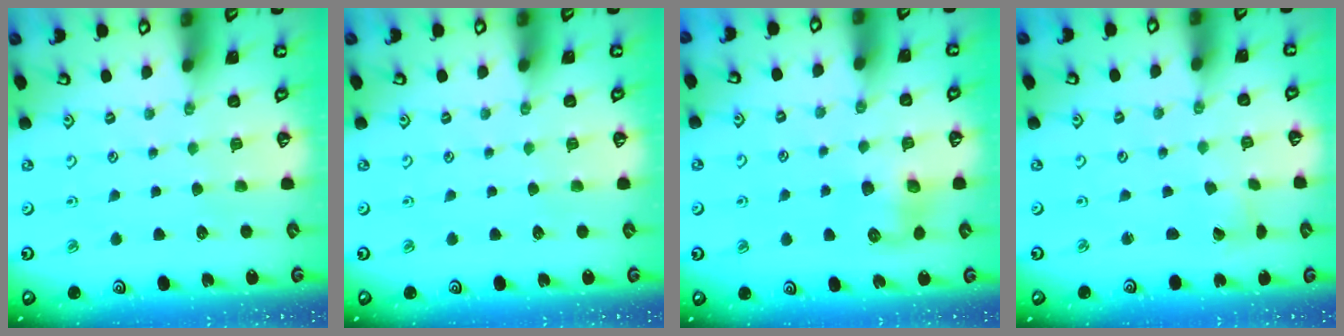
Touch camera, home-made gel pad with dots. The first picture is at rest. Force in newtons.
{"total": 0.0}
{"total": 8.1, "press": 8.1, "slide": 0.4}
{"total": 2.4, "press": 2.4, "slide": 0.2}